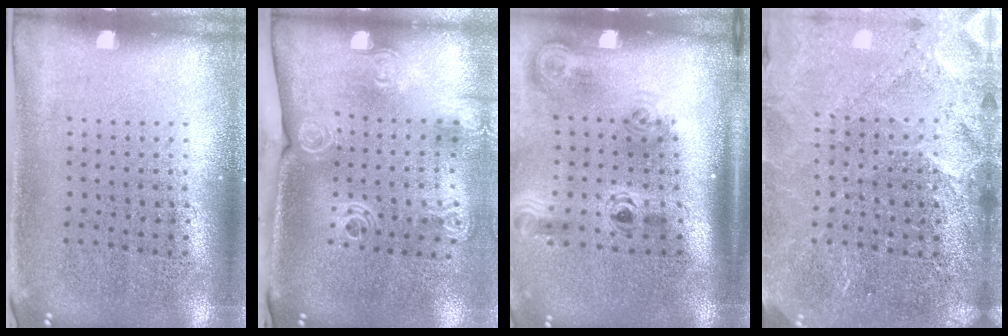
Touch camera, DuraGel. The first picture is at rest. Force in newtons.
{"total": 2.0, "press": 1.5, "slide": 1.4}
{"total": 1.8, "press": 1.3, "slide": 1.3}
{"total": 3.5, "press": 3.1, "slide": 1.5}